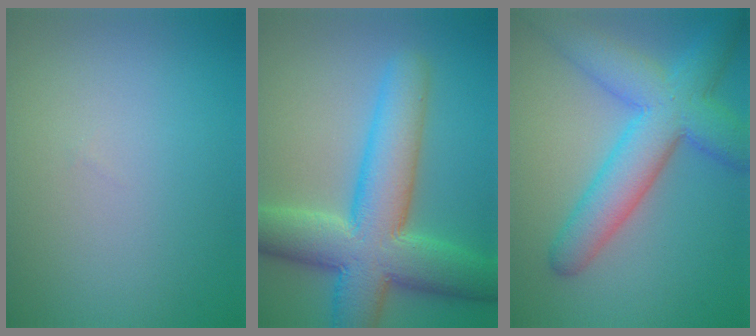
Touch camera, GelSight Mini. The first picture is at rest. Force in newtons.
{"total": 10.5, "press": 10.5, "slide": 0.5}
{"total": 7.9, "press": 7.9, "slide": 0.3}